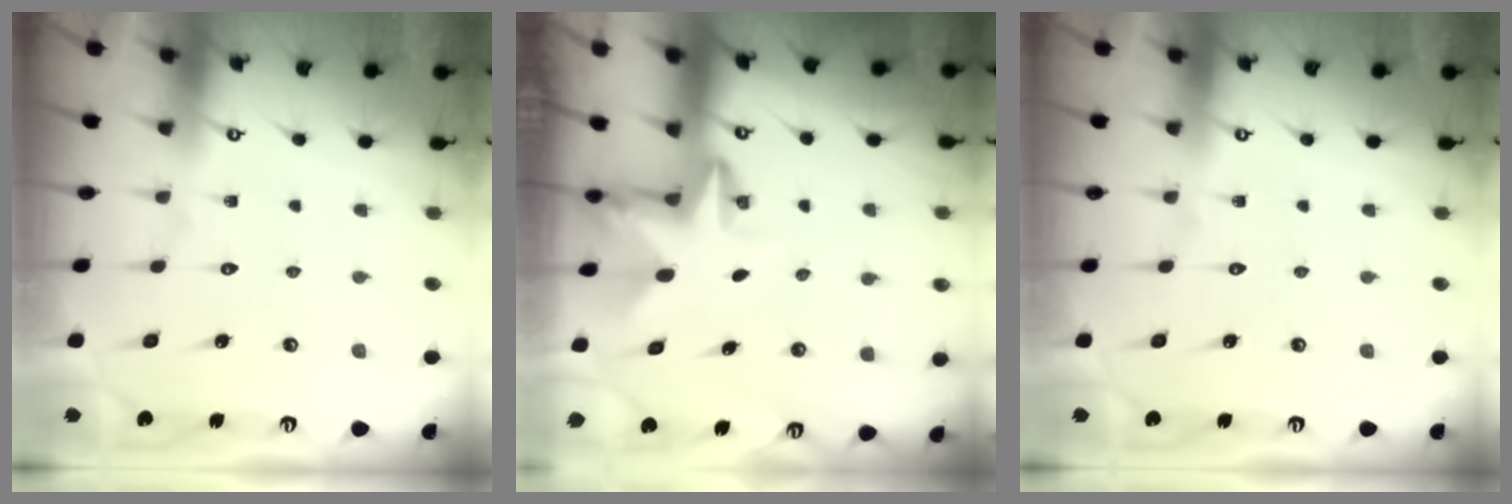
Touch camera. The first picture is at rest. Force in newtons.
{"total": 2.9, "press": 2.9, "slide": 0.1}
{"total": 0.0}